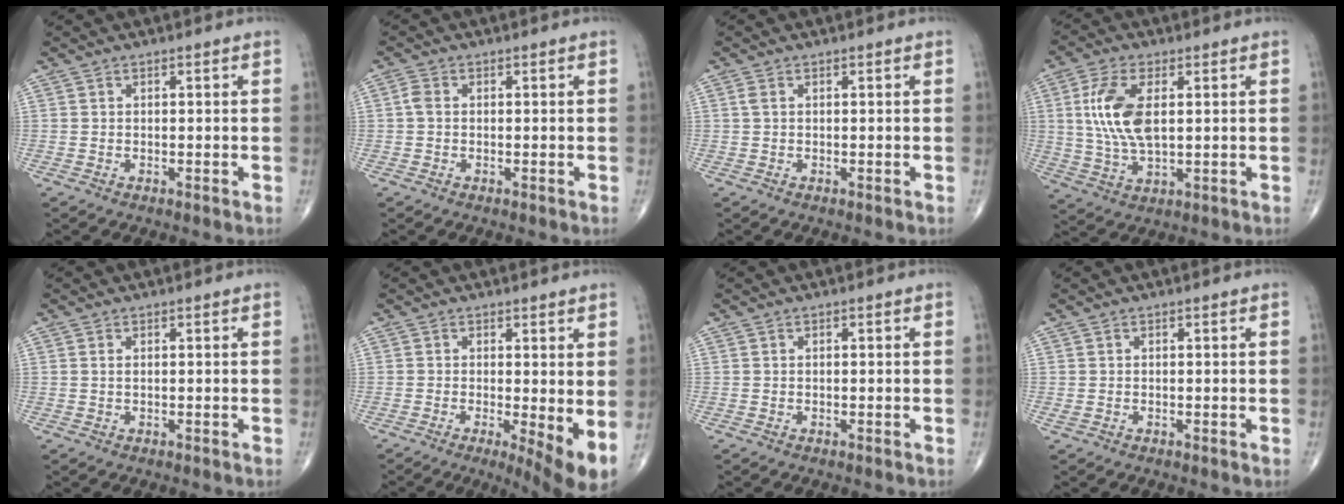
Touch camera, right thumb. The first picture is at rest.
{"total": 1.7, "force": [0.0, 1.2, 1.2], "torque": [-0.024, 0.004, -0.004]}
{"total": 0.9, "force": [0.2, 0.5, 0.7], "torque": [-0.023, 0.009, 0.006]}
{"total": 11.2, "force": [2.0, 5.3, 9.6], "torque": [-0.203, -0.006, 0.042]}
{"total": 0.5, "force": [0.2, 0.2, 0.5], "torque": [-0.011, 0.002, 0.004]}
{"total": 7.0, "force": [-0.5, 1.8, 6.7], "torque": [-0.102, -0.020, -0.007]}
{"total": 0.0}
{"total": 0.7, "force": [0.0, 0.5, 0.5], "torque": [-0.013, 0.002, 0.003]}